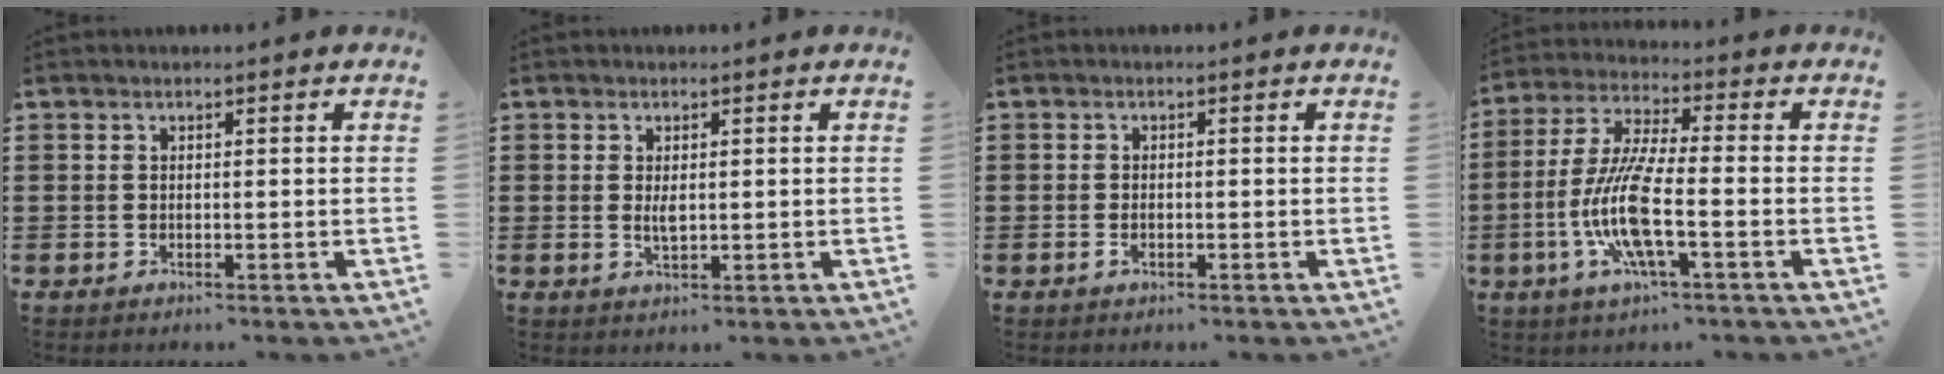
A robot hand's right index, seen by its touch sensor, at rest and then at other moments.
{"total": 2.1, "force": [0.2, 0.8, 2.0], "torque": [-0.039, 0.001, 0.004]}
{"total": 1.2, "force": [-0.5, 0.5, 0.9], "torque": [-0.026, -0.006, -0.011]}
{"total": 10.8, "force": [-3.5, 2.3, 10.0], "torque": [-0.226, -0.014, -0.073]}